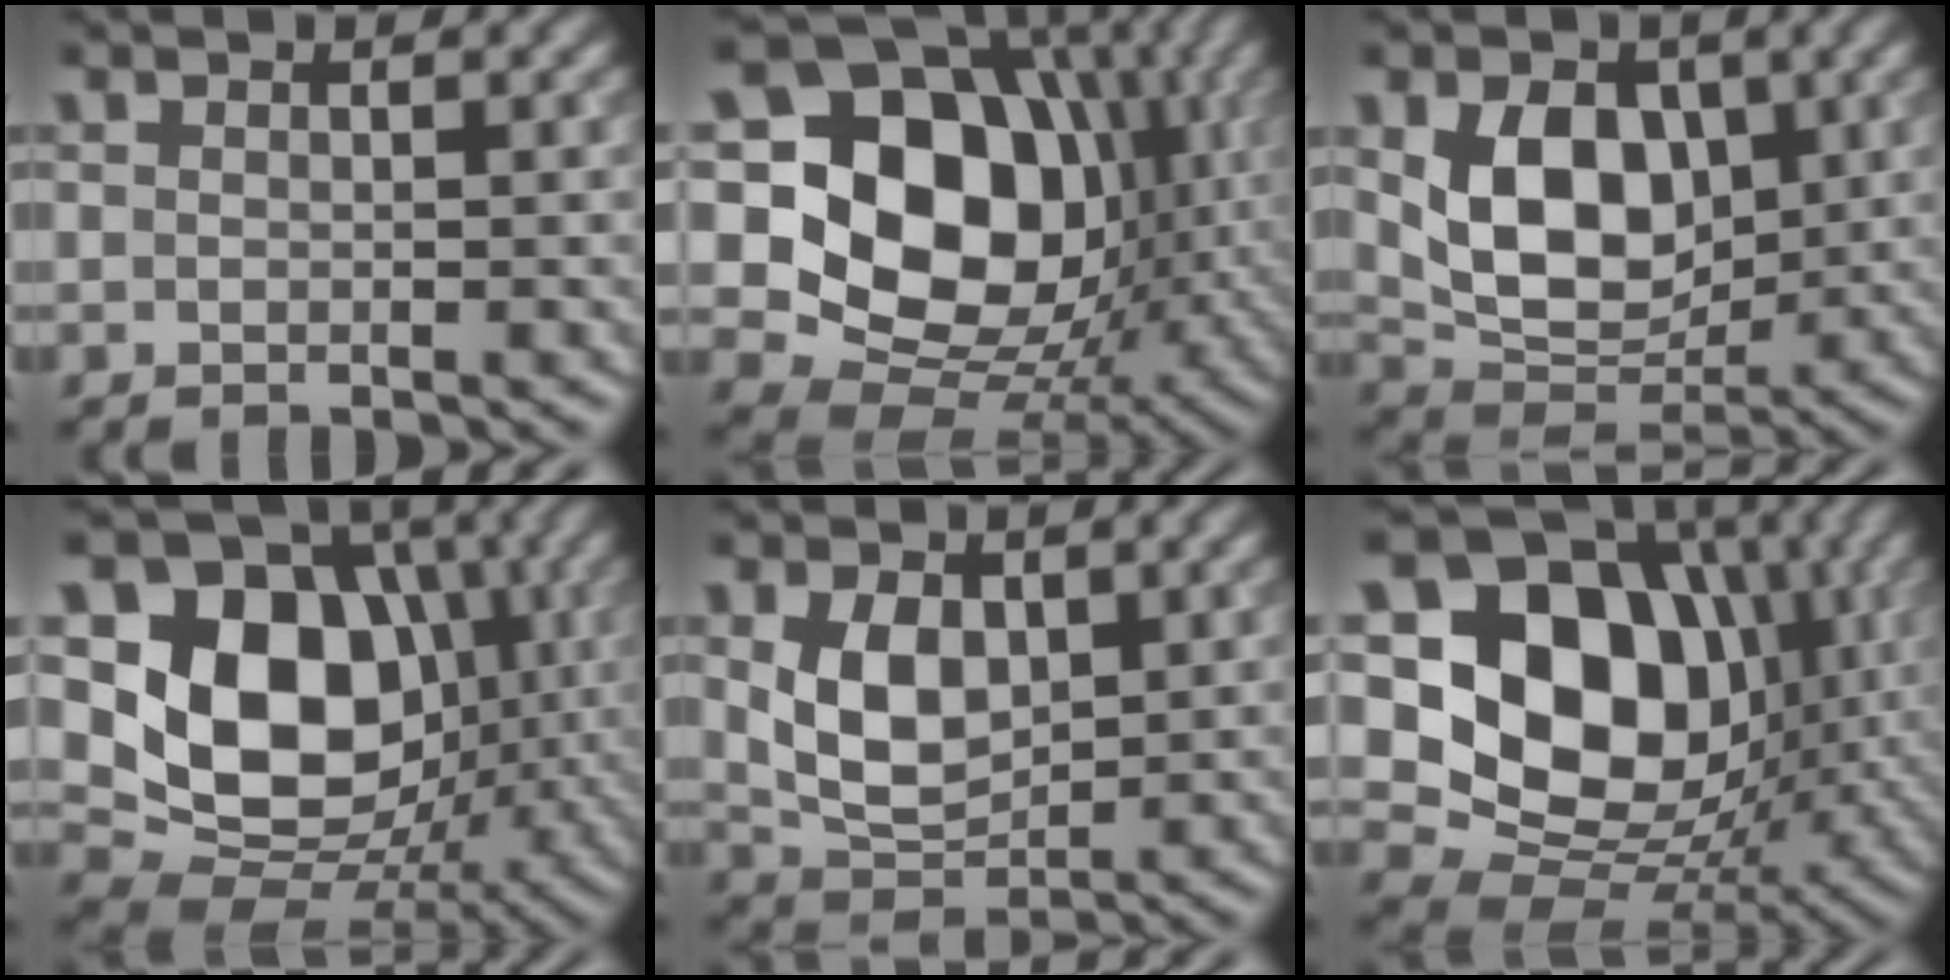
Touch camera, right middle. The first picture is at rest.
{"total": 16.6, "force": [2.3, 12.6, 10.5], "torque": [-0.181, 0.005, 0.036]}
{"total": 7.8, "force": [1.4, 5.4, 5.5], "torque": [-0.099, -0.010, 0.029]}
{"total": 12.2, "force": [1.3, 9.4, 7.6], "torque": [-0.131, -0.010, 0.017]}
{"total": 5.0, "force": [1.0, 3.3, 3.6], "torque": [-0.080, -0.005, 0.025]}
{"total": 14.6, "force": [2.6, 11.2, 9.0], "torque": [-0.145, -0.001, 0.039]}